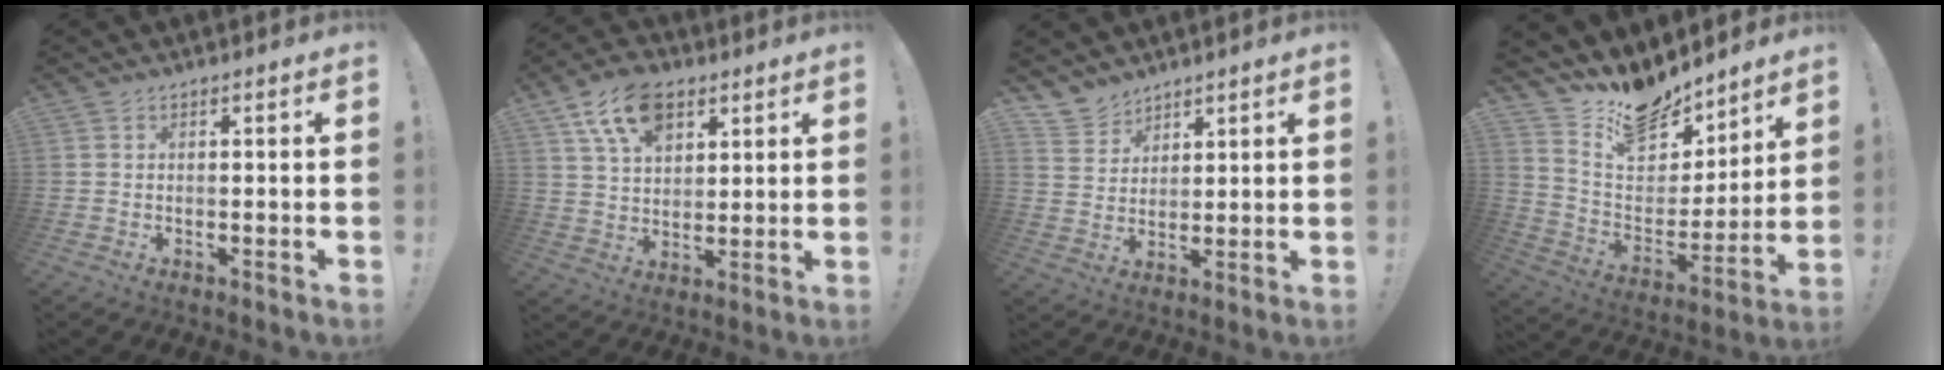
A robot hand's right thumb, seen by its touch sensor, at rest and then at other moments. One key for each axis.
{"total": 13.1, "fx": 7.4, "fy": 8.0, "fz": 7.3, "tx": -0.127, "ty": -0.020, "tz": 0.141}
{"total": 6.7, "fx": 5.5, "fy": 3.8, "fz": 0.4, "tx": -0.016, "ty": -0.040, "tz": 0.109}
{"total": 16.0, "fx": 13.2, "fy": 7.6, "fz": 4.8, "tx": -0.087, "ty": -0.105, "tz": 0.239}